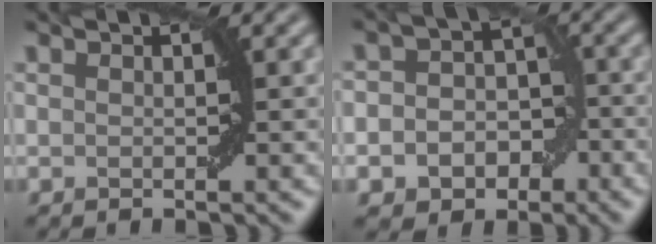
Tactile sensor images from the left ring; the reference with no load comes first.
{"total": 6.4, "force": [-2.4, 5.3, 2.7], "torque": [-0.014, 0.009, -0.052]}